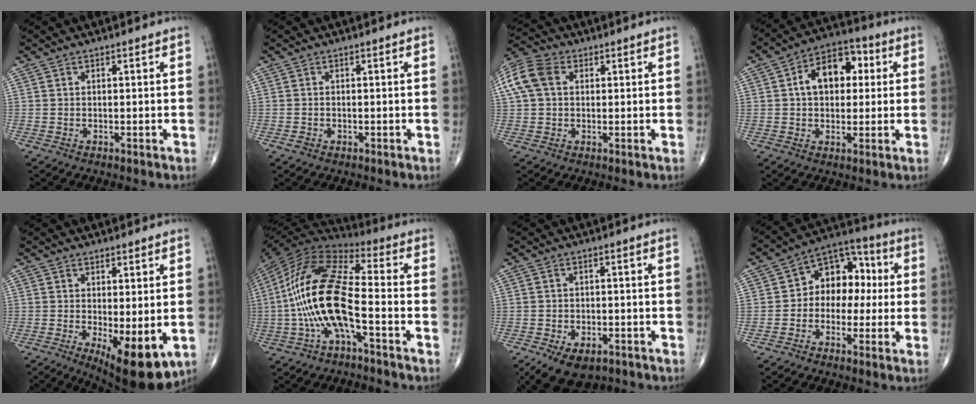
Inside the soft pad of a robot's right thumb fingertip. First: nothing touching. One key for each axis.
{"total": 0.9, "fx": -0.4, "fy": 0.7, "fz": 0.3, "tx": -0.006, "ty": 0.005, "tz": -0.007}
{"total": 10.8, "fx": 2.7, "fy": 7.9, "fz": 6.9, "tx": -0.159, "ty": 0.028, "tz": 0.046}
{"total": 11.8, "fx": 2.2, "fy": 7.9, "fz": 8.6, "tx": -0.106, "ty": 0.023, "tz": 0.026}
{"total": 11.0, "fx": -2.9, "fy": 3.9, "fz": 9.9, "tx": -0.139, "ty": -0.025, "tz": -0.032}
{"total": 18.6, "fx": -4.1, "fy": 6.4, "fz": 16.9, "tx": -0.355, "ty": 0.042, "tz": -0.079}
{"total": 9.7, "fx": -5.9, "fy": 5.6, "fz": 5.3, "tx": -0.080, "ty": 0.017, "tz": -0.086}
{"total": 11.3, "fx": 0.0, "fy": 8.4, "fz": 7.6, "tx": -0.065, "ty": 0.040, "tz": -0.018}